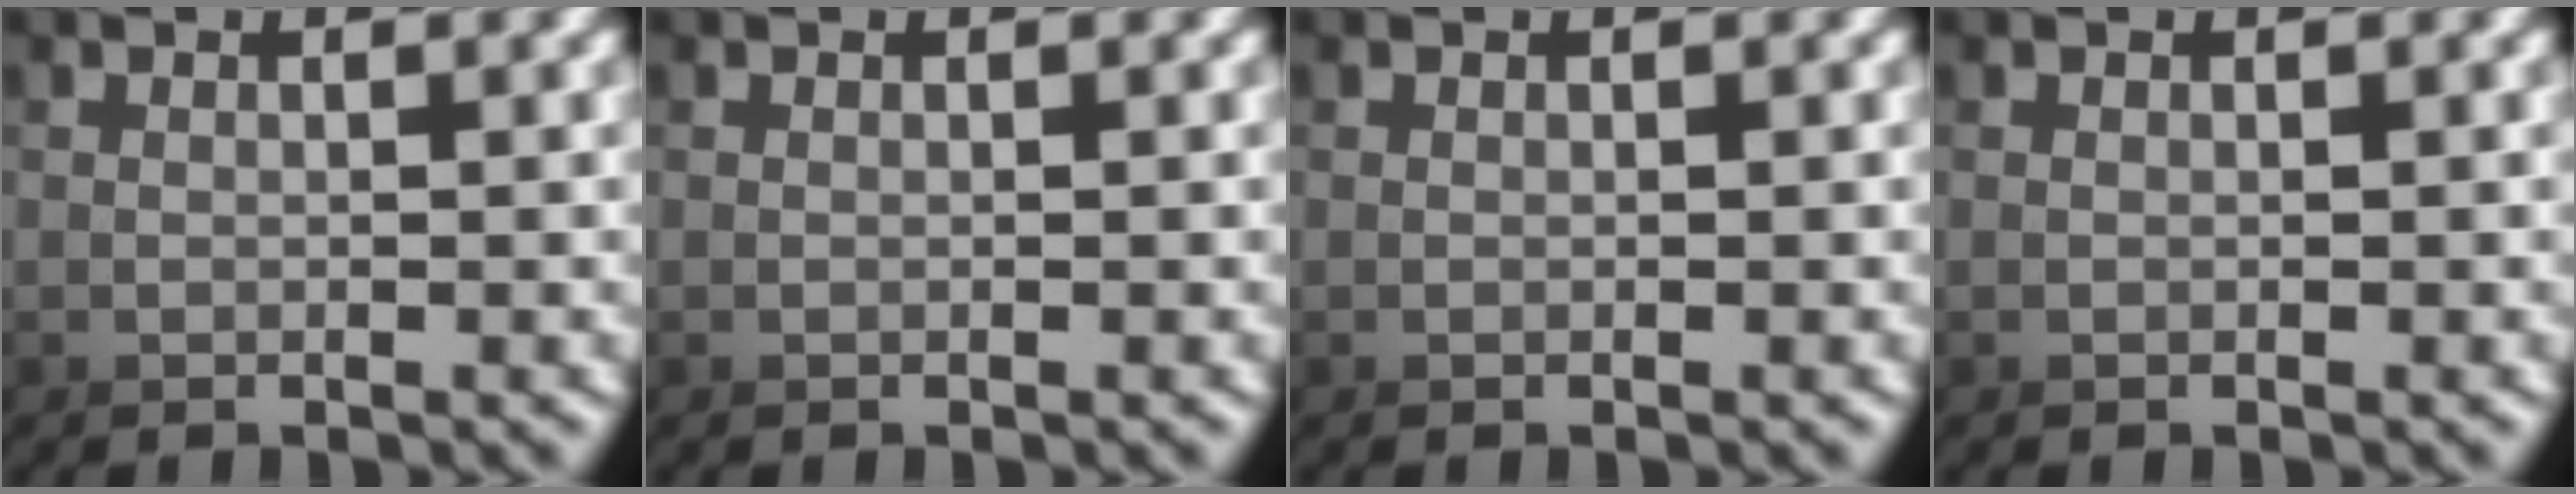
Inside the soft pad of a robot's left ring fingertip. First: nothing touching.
{"total": 0.0}
{"total": 0.0}
{"total": 0.0}